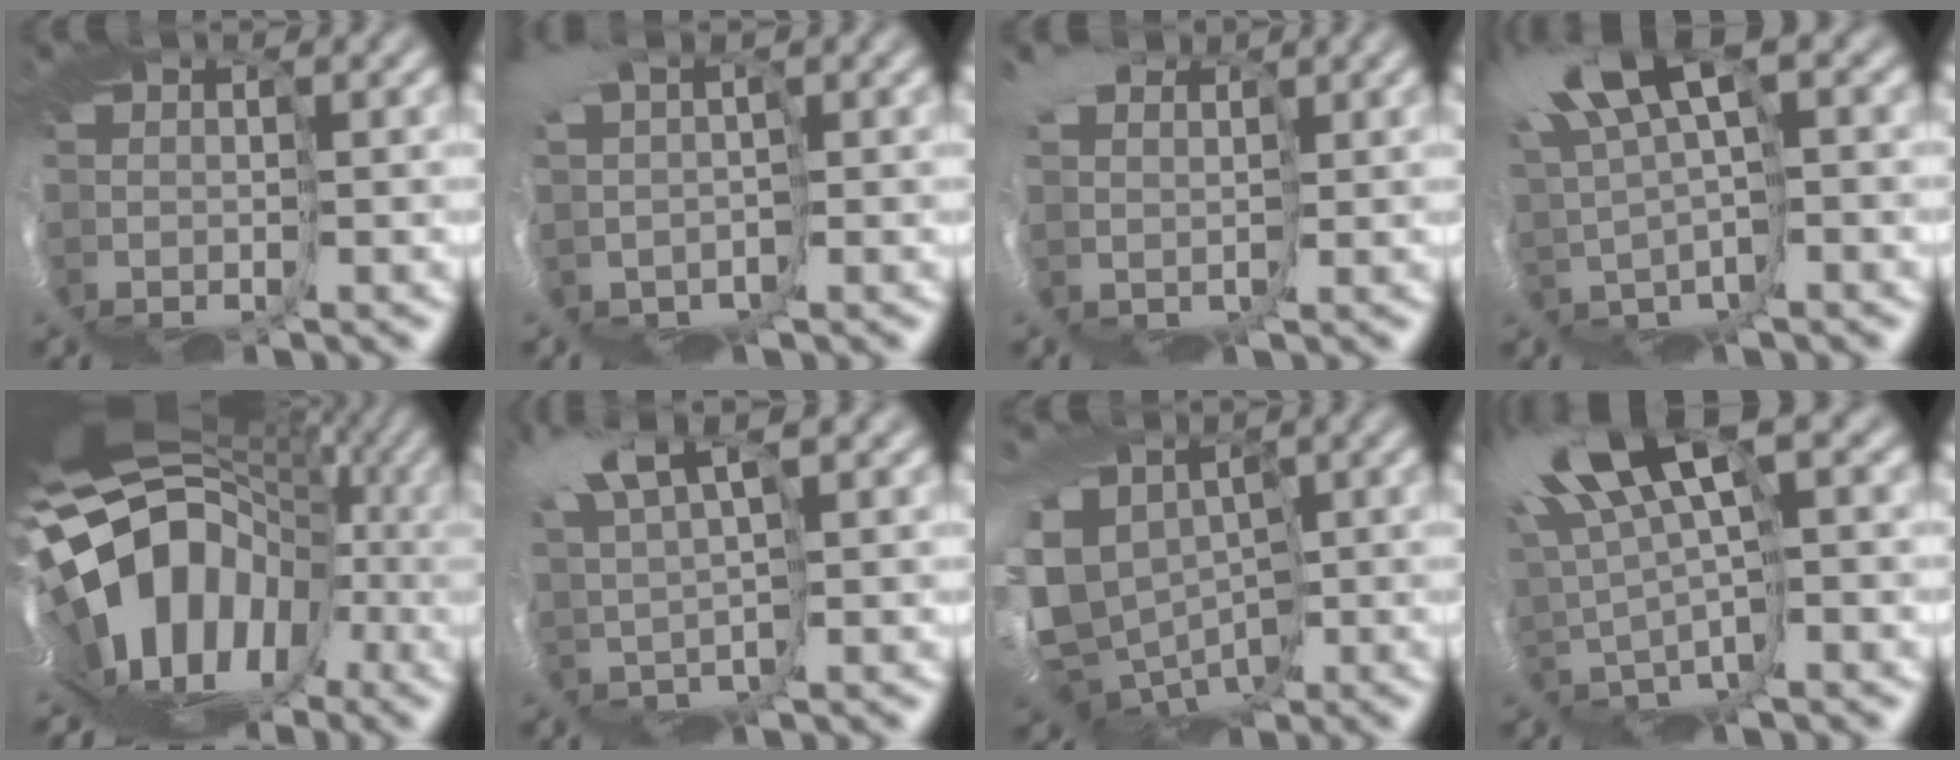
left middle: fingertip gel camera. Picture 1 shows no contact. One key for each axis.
{"total": 5.2, "fx": 0.2, "fy": 3.1, "fz": 4.2, "tx": -0.097, "ty": -0.021, "tz": -0.004}
{"total": 4.8, "fx": 2.2, "fy": 3.8, "fz": 2.0, "tx": -0.043, "ty": -0.013, "tz": 0.025}
{"total": 9.7, "fx": 4.2, "fy": 3.1, "fz": 8.1, "tx": -0.197, "ty": 0.007, "tz": 0.075}
{"total": 14.6, "fx": -1.3, "fy": 10.2, "fz": 10.4, "tx": -0.173, "ty": 0.022, "tz": -0.032}
{"total": 5.8, "fx": 4.2, "fy": 0.8, "fz": 4.0, "tx": -0.110, "ty": 0.015, "tz": 0.069}
{"total": 10.9, "fx": -1.2, "fy": 8.1, "fz": 7.2, "tx": -0.162, "ty": -0.010, "tz": -0.020}
{"total": 10.7, "fx": 4.7, "fy": 3.2, "fz": 9.1, "tx": -0.220, "ty": 0.008, "tz": 0.087}